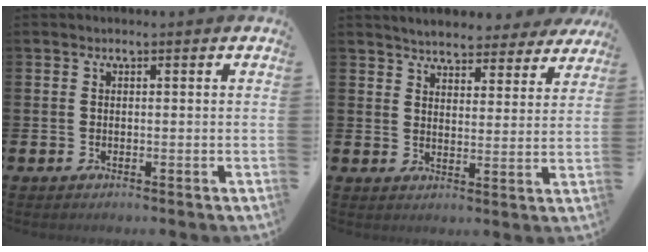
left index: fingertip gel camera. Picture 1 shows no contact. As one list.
[{"total": 5.0, "force": [4.9, 0.8, 0.3], "torque": [-0.024, -0.030, 0.085]}]